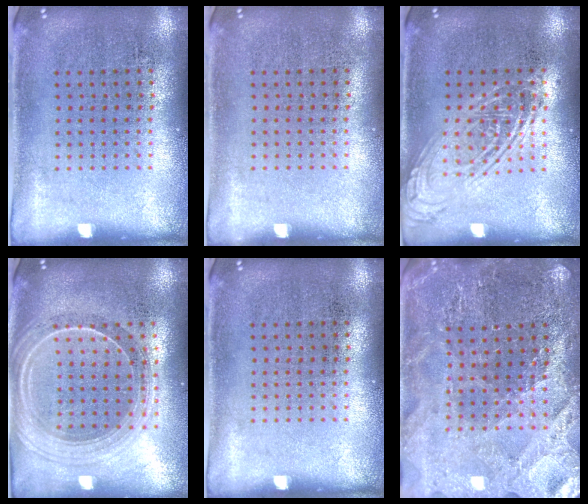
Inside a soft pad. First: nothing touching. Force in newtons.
{"total": 0.0}
{"total": 2.4, "press": 2.4, "slide": 0.3}
{"total": 2.3, "press": 2.0, "slide": 1.2}
{"total": 0.0}
{"total": 3.0, "press": 2.9, "slide": 0.4}